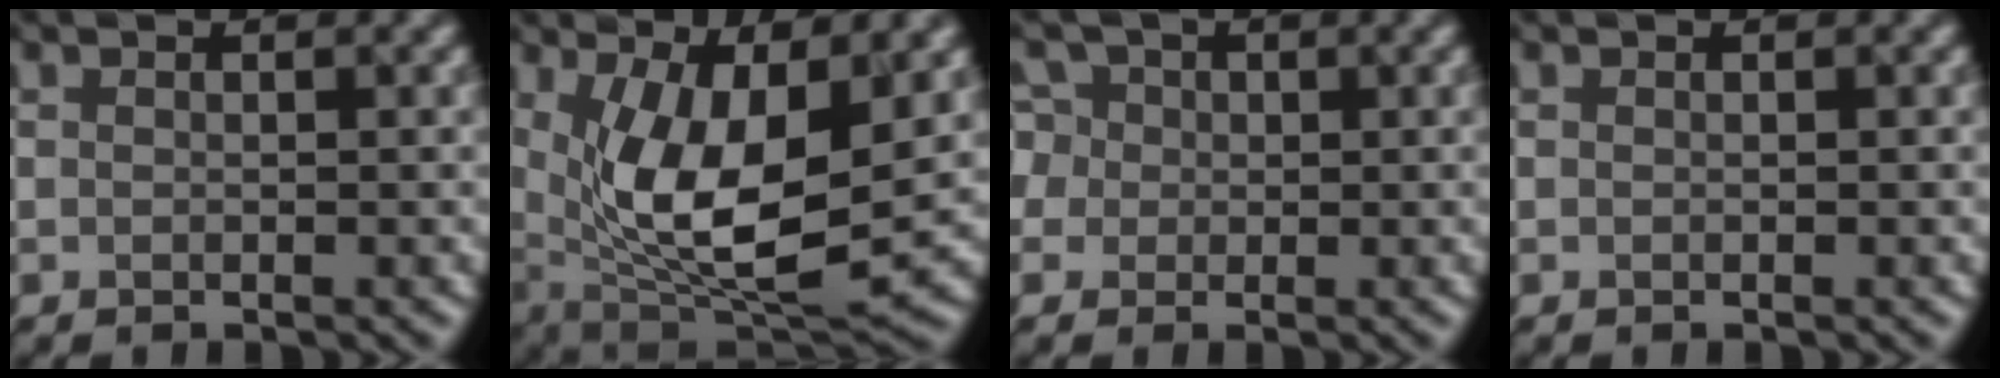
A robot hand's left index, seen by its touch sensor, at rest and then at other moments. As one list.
[{"total": 9.4, "force": [0.4, 4.0, 8.5], "torque": [-0.160, -0.026, 0.036]}, {"total": 5.4, "force": [2.1, 4.4, 2.3], "torque": [-0.056, 0.032, 0.024]}, {"total": 0.0}]